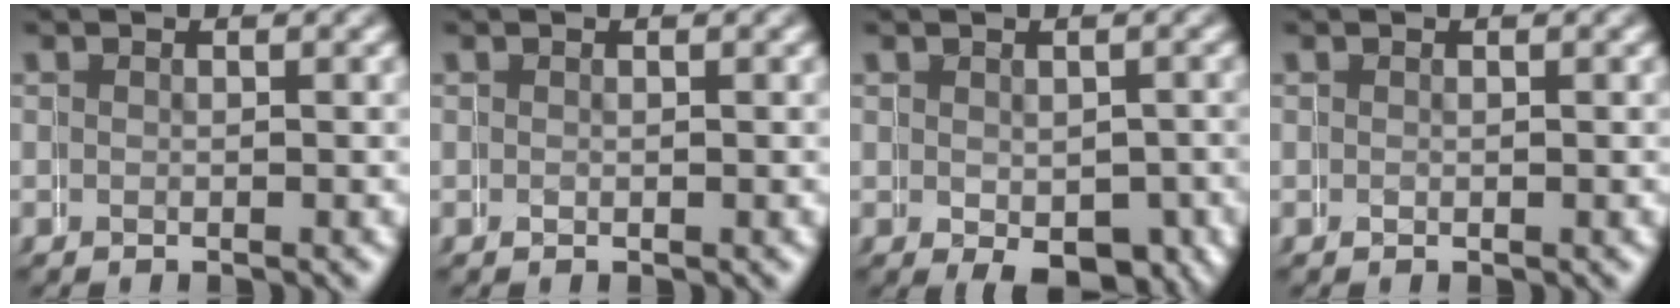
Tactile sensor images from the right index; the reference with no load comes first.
{"total": 1.4, "force": [0.1, 0.8, 1.2], "torque": [-0.020, -0.006, 0.005]}
{"total": 4.5, "force": [-1.9, 2.3, 3.4], "torque": [-0.033, -0.012, -0.021]}
{"total": 1.7, "force": [0.0, 0.9, 1.5], "torque": [-0.024, -0.007, 0.003]}